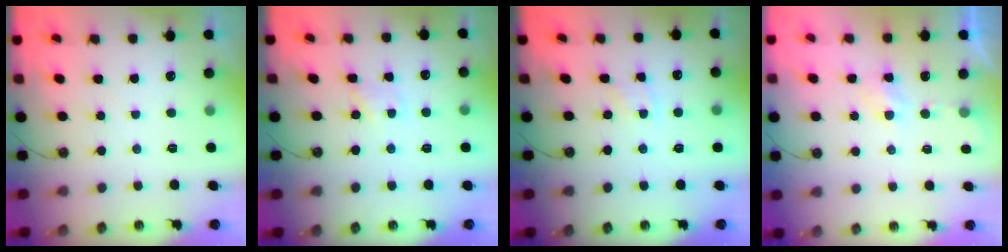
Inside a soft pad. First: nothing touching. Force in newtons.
{"total": 2.7, "press": 2.7, "slide": 0.4}
{"total": 3.5, "press": 3.5, "slide": 0.4}
{"total": 4.6, "press": 4.6, "slide": 0.6}